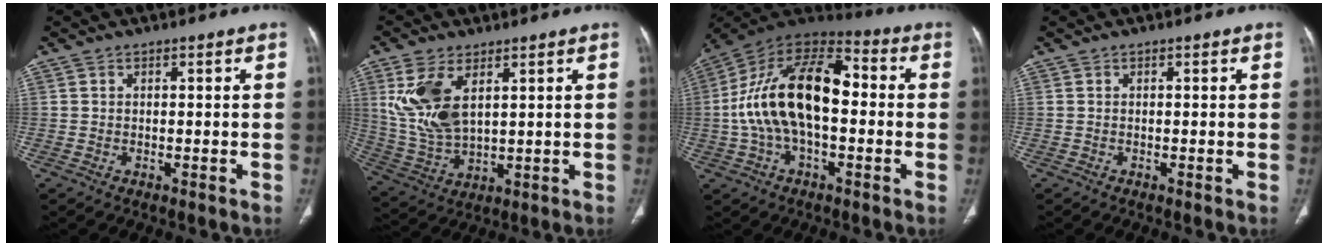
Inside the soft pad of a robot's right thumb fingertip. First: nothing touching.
{"total": 11.9, "force": [4.4, 6.2, 9.2], "torque": [-0.194, -0.015, 0.101]}
{"total": 20.4, "force": [-0.3, 10.9, 17.2], "torque": [-0.313, 0.045, -0.011]}
{"total": 0.0}